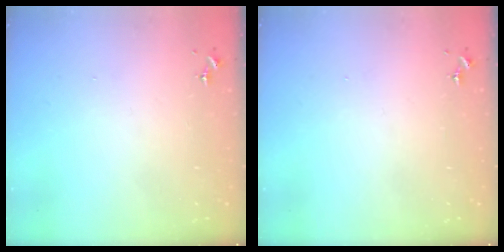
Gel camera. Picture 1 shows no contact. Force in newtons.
{"total": 0.0}